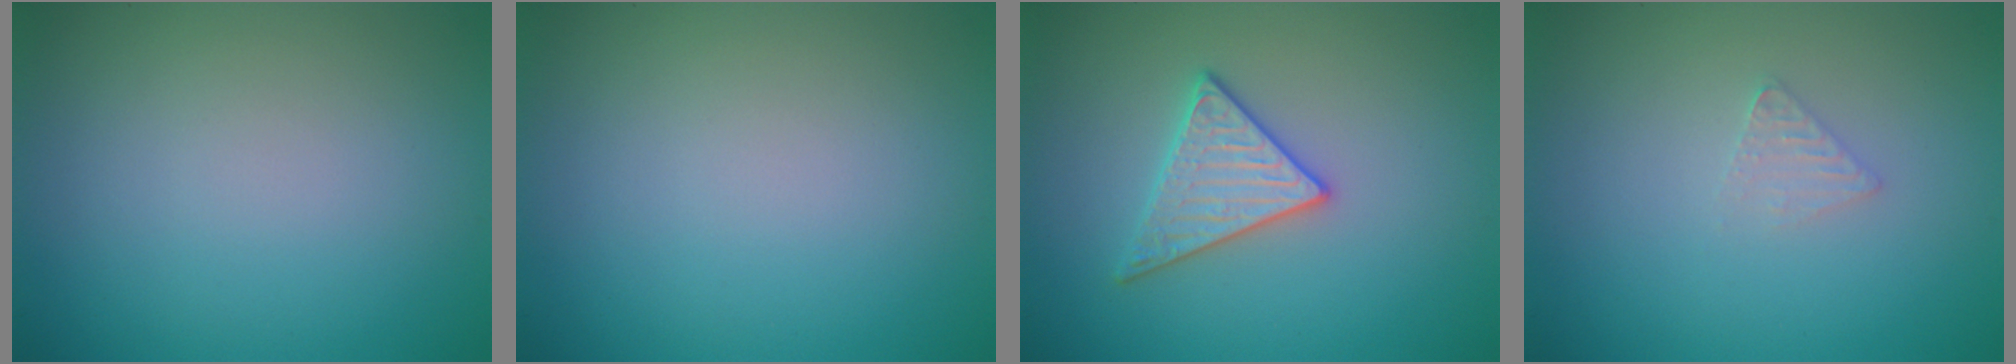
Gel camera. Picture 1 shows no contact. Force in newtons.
{"total": 0.0}
{"total": 3.0, "press": 3.0, "slide": 0.1}
{"total": 1.0, "press": 1.0, "slide": 0.1}